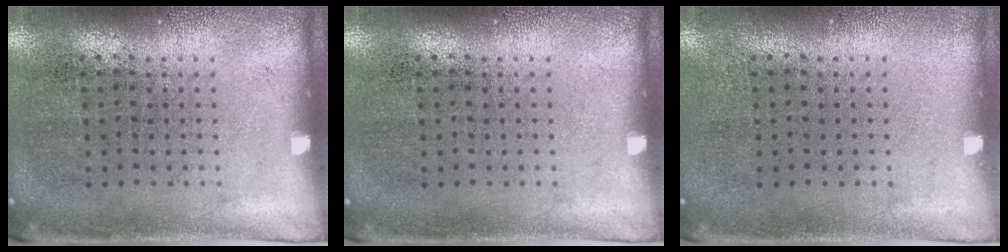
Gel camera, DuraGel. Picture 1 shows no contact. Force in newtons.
{"total": 0.0}
{"total": 0.0}